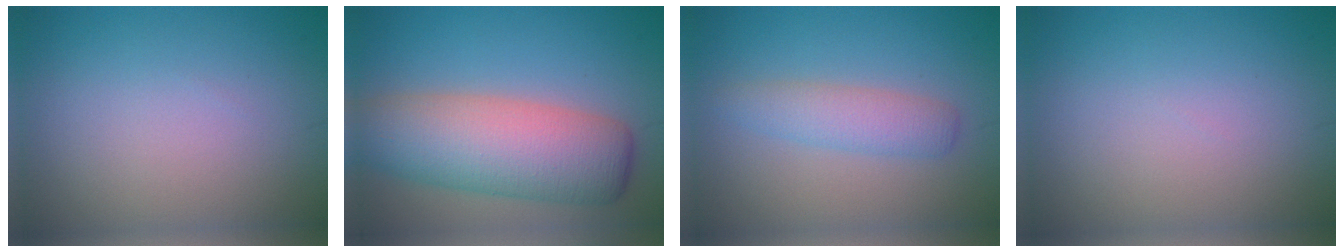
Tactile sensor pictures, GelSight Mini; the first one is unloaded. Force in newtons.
{"total": 9.2, "press": 9.2, "slide": 0.4}
{"total": 2.8, "press": 2.8, "slide": 0.1}
{"total": 0.0}